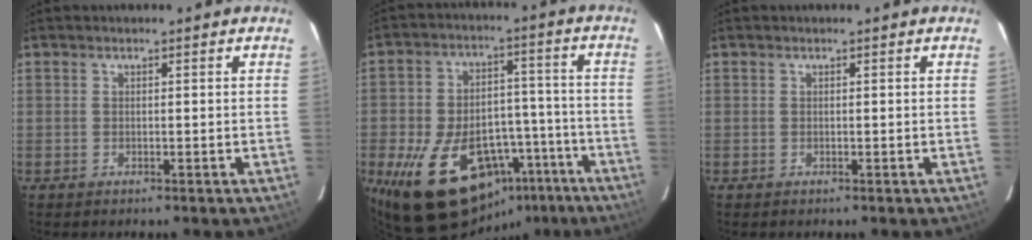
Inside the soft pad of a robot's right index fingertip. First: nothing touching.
{"total": 23.9, "force": [-13.3, 13.8, 14.2], "torque": [-0.261, 0.016, -0.170]}
{"total": 0.0}